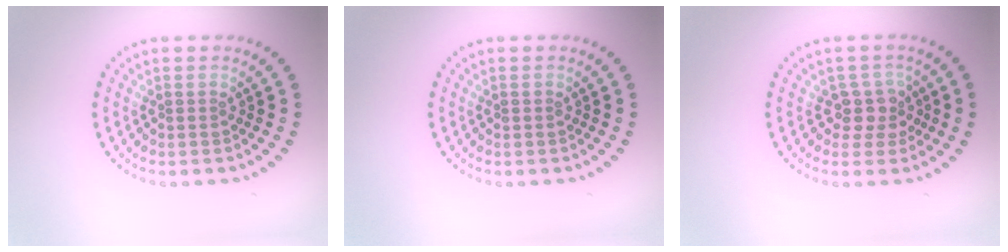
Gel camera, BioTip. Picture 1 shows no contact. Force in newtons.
{"total": 0.5, "press": 0.5, "slide": 0.0}
{"total": 2.4, "press": 2.0, "slide": 1.4}